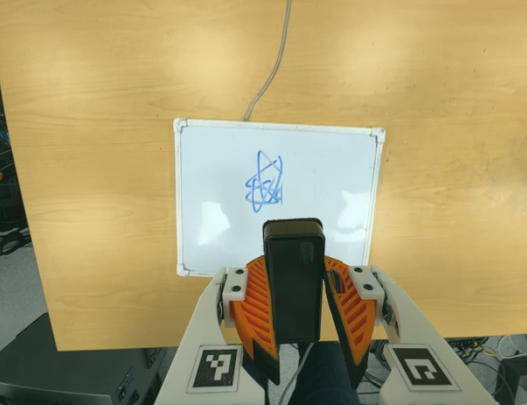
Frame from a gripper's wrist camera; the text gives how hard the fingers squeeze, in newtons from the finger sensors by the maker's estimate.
{"total": 7.9, "left": 7.7, "right": 8.1}